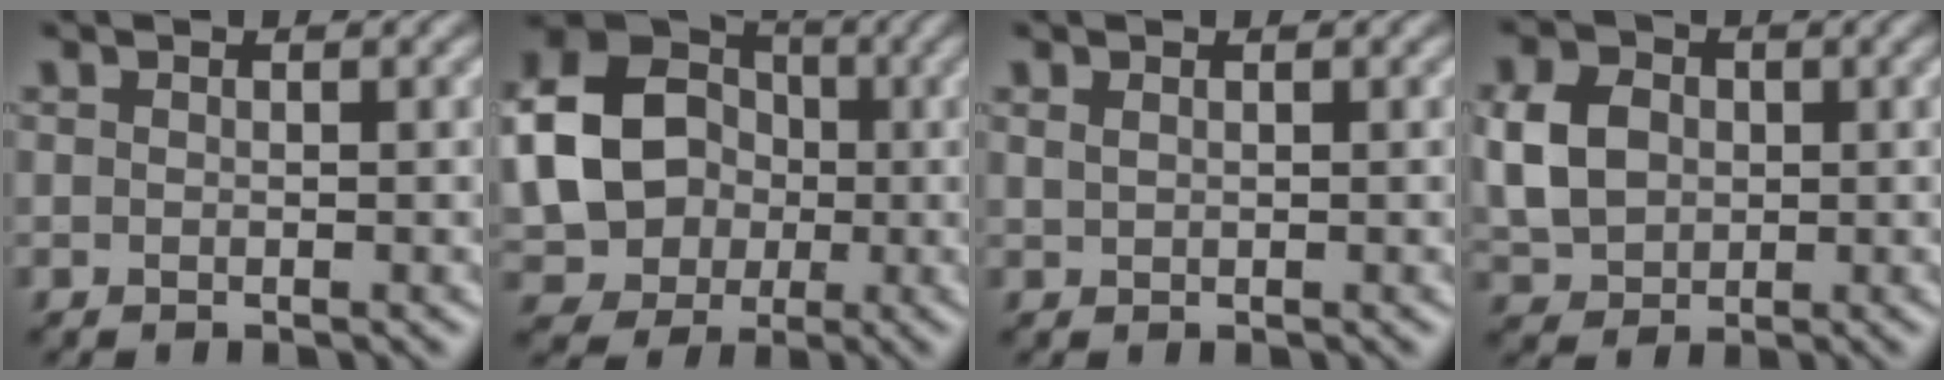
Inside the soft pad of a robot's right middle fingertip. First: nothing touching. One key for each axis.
{"total": 11.7, "fx": -0.1, "fy": 9.9, "fz": 6.3, "tx": -0.142, "ty": 0.001, "tz": -0.013}
{"total": 0.6, "fx": 0.4, "fy": 0.3, "fz": 0.4, "tx": -0.013, "ty": 0.001, "tz": 0.011}
{"total": 5.5, "fx": 0.4, "fy": 4.4, "fz": 3.2, "tx": -0.082, "ty": 0.008, "tz": 0.004}